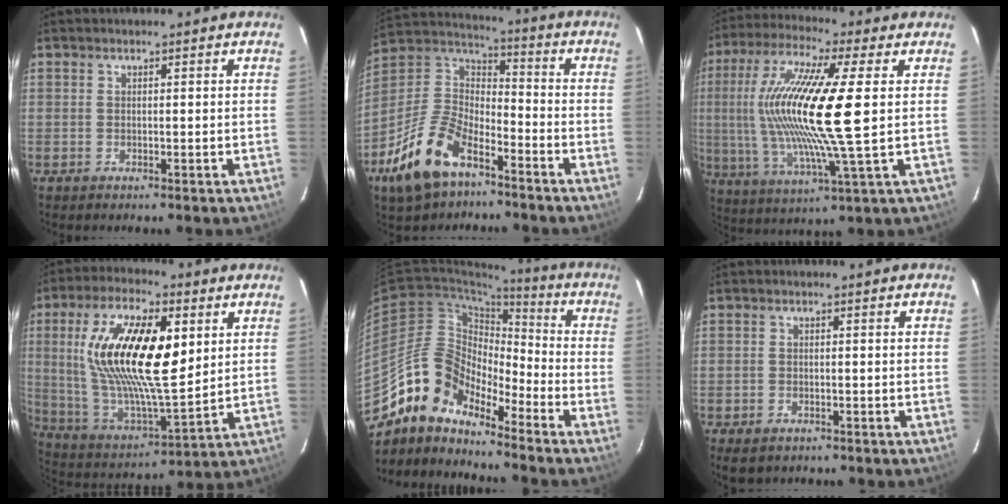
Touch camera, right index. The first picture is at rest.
{"total": 17.0, "force": [-10.4, 8.4, 10.5], "torque": [-0.232, 0.004, -0.196]}
{"total": 19.4, "force": [2.1, 2.2, 19.2], "torque": [-0.363, -0.001, 0.036]}
{"total": 22.4, "force": [5.6, 8.1, 20.1], "torque": [-0.388, 0.004, 0.108]}
{"total": 14.4, "force": [-11.9, 5.9, 5.4], "torque": [-0.093, 0.014, -0.240]}
{"total": 3.6, "force": [-2.4, 2.3, 1.4], "torque": [-0.035, -0.008, -0.037]}